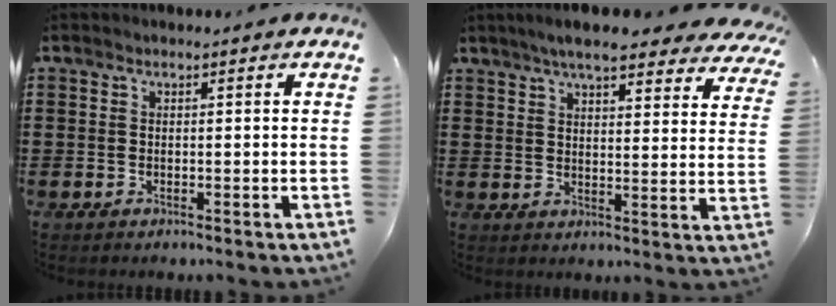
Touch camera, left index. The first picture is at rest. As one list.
[{"total": 6.8, "force": [6.0, 0.6, 3.1], "torque": [-0.073, -0.018, 0.104]}]